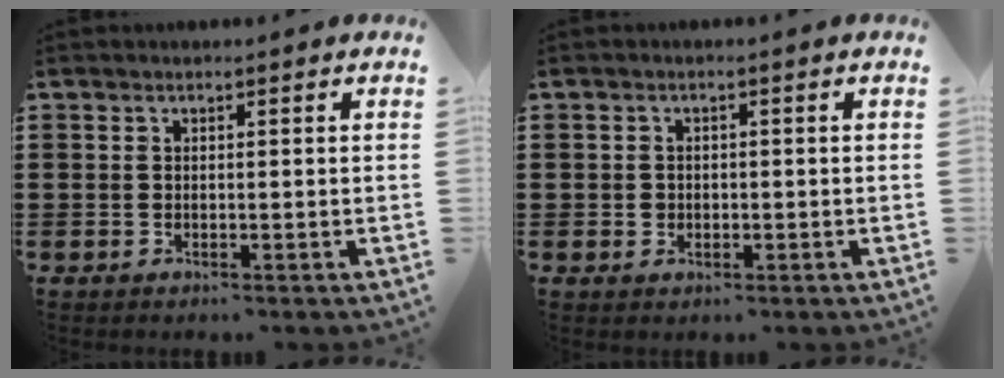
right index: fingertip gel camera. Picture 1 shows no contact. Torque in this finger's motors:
{"motor_torque": [-0.11, 0.67, -0.07, -0.01]}